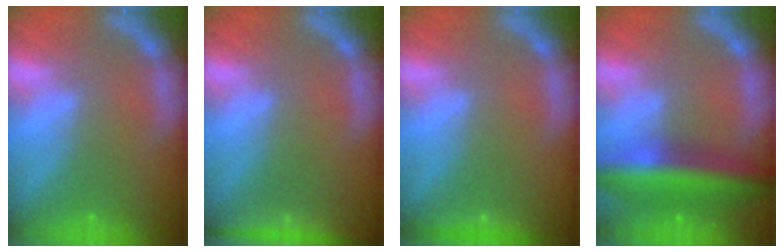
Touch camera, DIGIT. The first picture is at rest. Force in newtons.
{"total": 5.5}
{"total": 1.4}
{"total": 8.5}